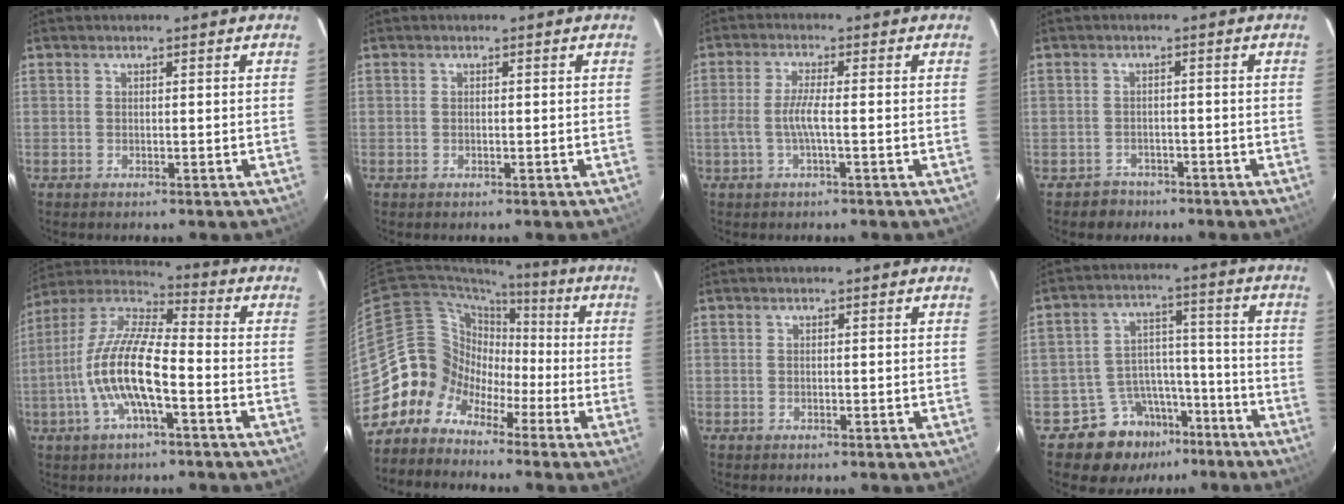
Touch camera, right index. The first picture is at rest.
{"total": 0.0}
{"total": 4.1, "force": [-1.1, 0.0, 3.9], "torque": [-0.086, 0.000, -0.021]}
{"total": 3.5, "force": [-2.2, 2.6, -0.4], "torque": [-0.001, 0.018, -0.034]}
{"total": 14.4, "force": [-4.3, 3.9, 13.1], "torque": [-0.265, 0.001, -0.089]}
{"total": 9.7, "force": [-4.9, 8.3, 0.5], "torque": [-0.019, 0.048, -0.112]}
{"total": 0.0}
{"total": 10.3, "force": [-7.5, 6.9, 1.4], "torque": [-0.033, 0.049, -0.110]}